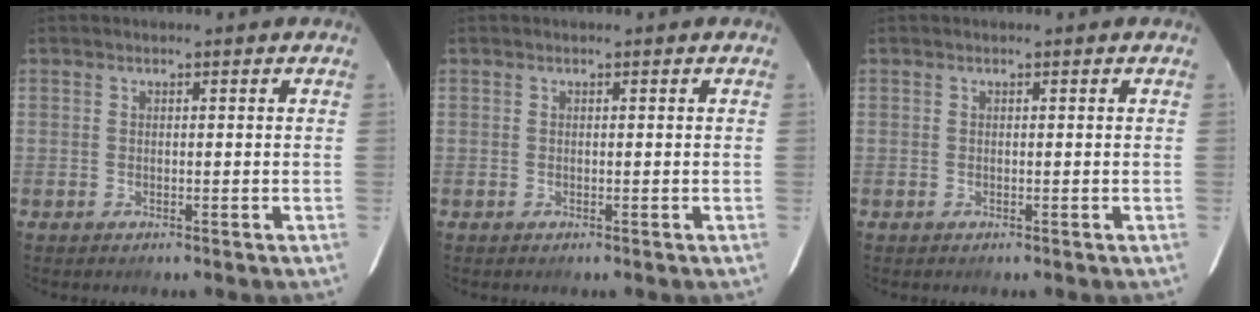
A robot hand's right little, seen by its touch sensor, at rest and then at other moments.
{"total": 0.0}
{"total": 0.0}